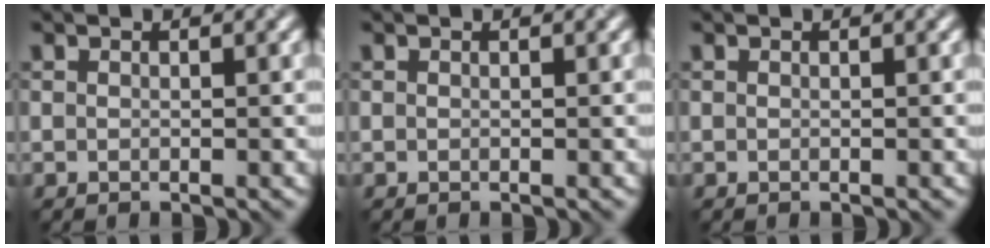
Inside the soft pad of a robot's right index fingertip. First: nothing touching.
{"total": 0.0}
{"total": 0.0}